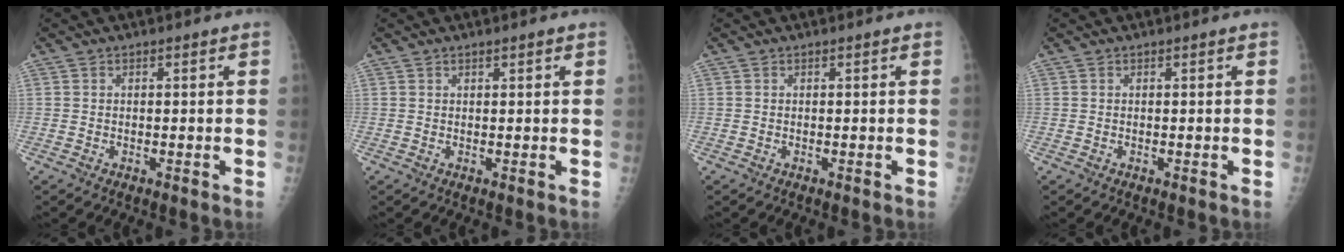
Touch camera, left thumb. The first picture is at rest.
{"total": 0.8, "force": [0.6, 0.2, 0.5], "torque": [-0.007, -0.001, 0.009]}
{"total": 0.0}
{"total": 0.0}